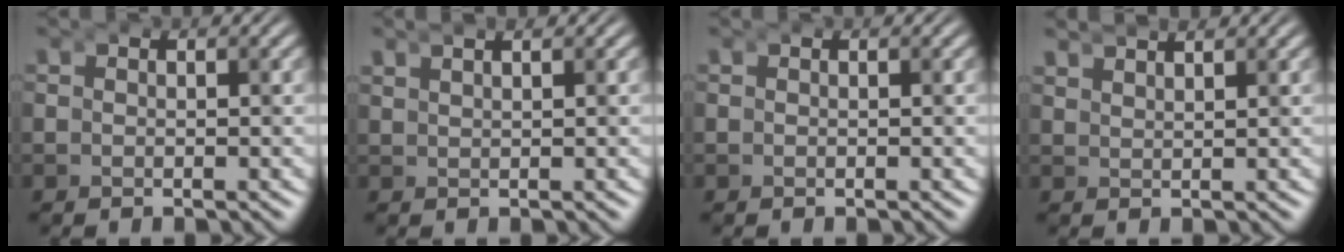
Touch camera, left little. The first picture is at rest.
{"total": 1.0, "force": [0.9, -0.5, 0.0], "torque": [0.012, 0.010, 0.013]}
{"total": 0.0}
{"total": 2.0, "force": [1.8, -0.9, -0.3], "torque": [0.006, 0.003, 0.033]}